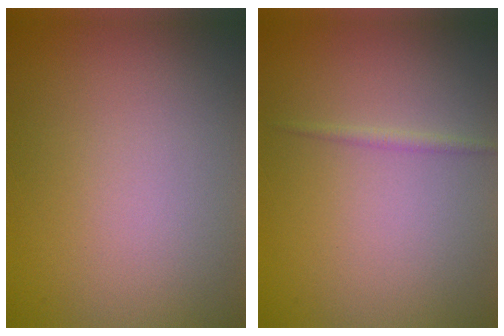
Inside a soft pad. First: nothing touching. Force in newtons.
{"total": 0.7, "press": 0.7, "slide": 0.0}